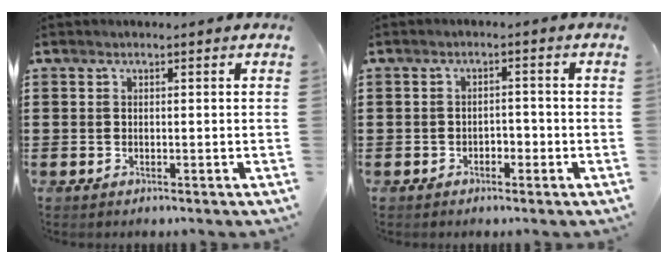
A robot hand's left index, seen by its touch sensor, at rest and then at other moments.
{"total": 1.8, "force": [-1.3, 0.9, 0.7], "torque": [-0.021, 0.004, -0.031]}